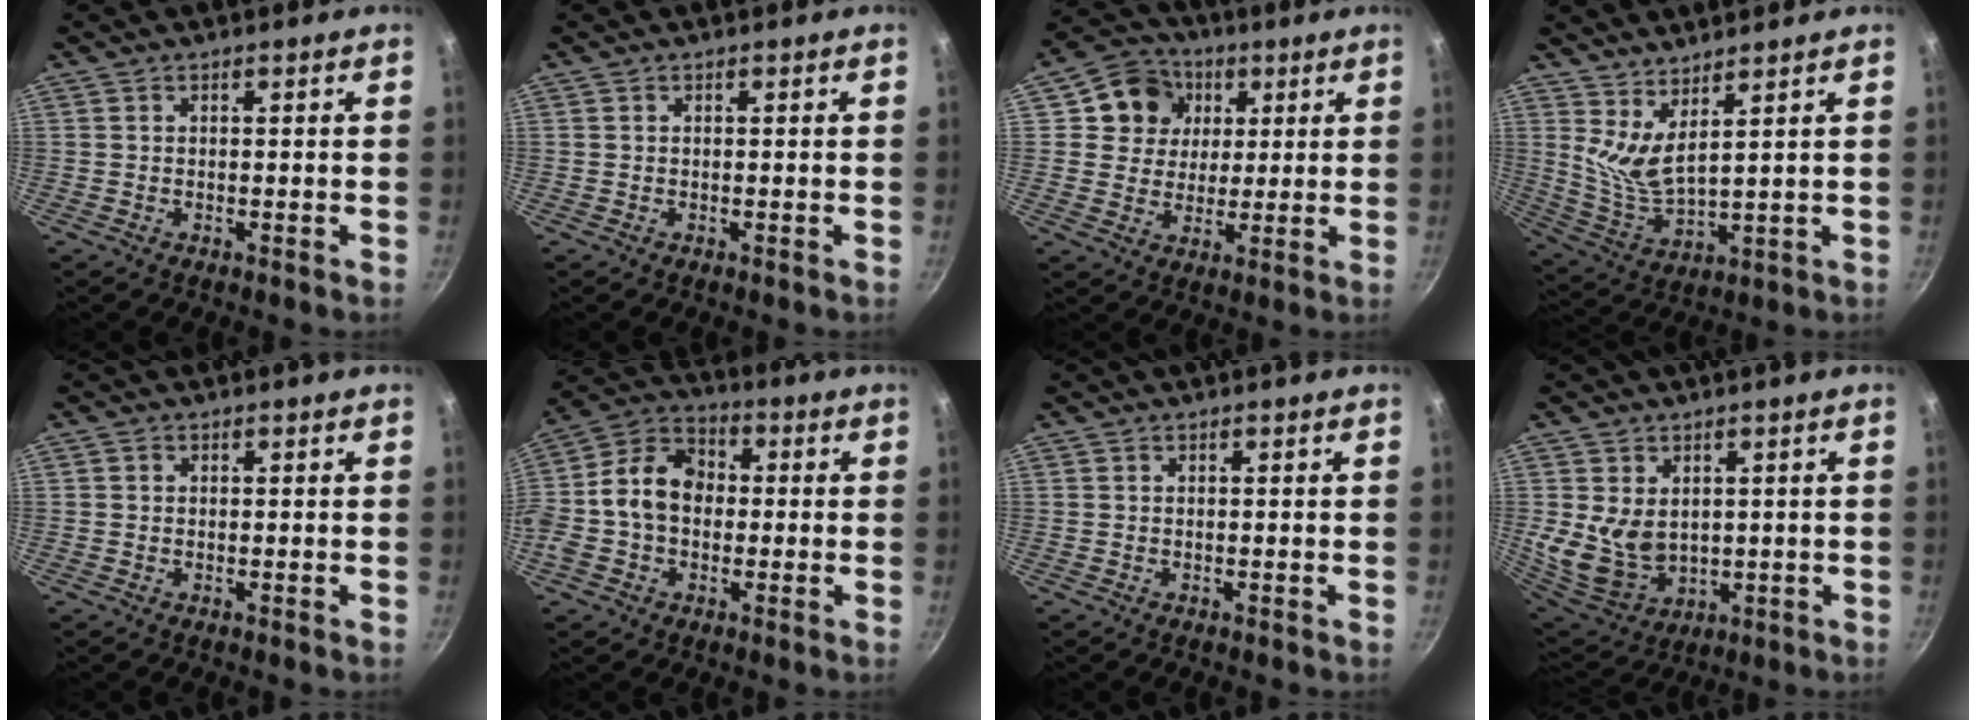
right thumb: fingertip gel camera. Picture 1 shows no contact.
{"total": 0.0}
{"total": 10.4, "force": [3.3, 9.3, 3.5], "torque": [-0.025, 0.005, 0.047]}
{"total": 7.7, "force": [5.1, 1.6, 5.6], "torque": [-0.105, -0.062, 0.102]}
{"total": 0.7, "force": [0.1, 0.7, 0.2], "torque": [-0.001, 0.003, -0.001]}
{"total": 13.4, "force": [-0.5, 10.1, 8.7], "torque": [-0.124, 0.037, -0.033]}
{"total": 0.0}
{"total": 11.3, "force": [1.5, 8.4, 7.3], "torque": [-0.124, -0.032, 0.052]}